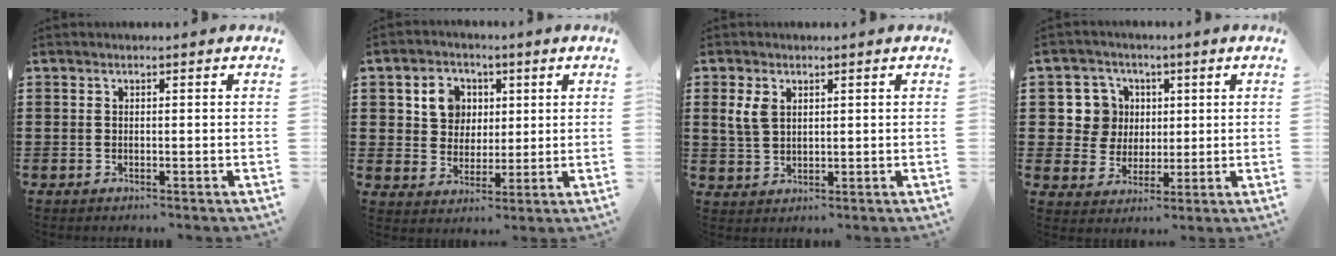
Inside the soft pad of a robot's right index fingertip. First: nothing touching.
{"total": 6.3, "force": [2.2, 5.6, 2.0], "torque": [-0.052, 0.013, 0.035]}
{"total": 3.6, "force": [1.6, 2.3, 2.2], "torque": [-0.052, 0.009, 0.029]}
{"total": 7.0, "force": [1.7, 6.7, 1.1], "torque": [-0.049, 0.013, 0.034]}